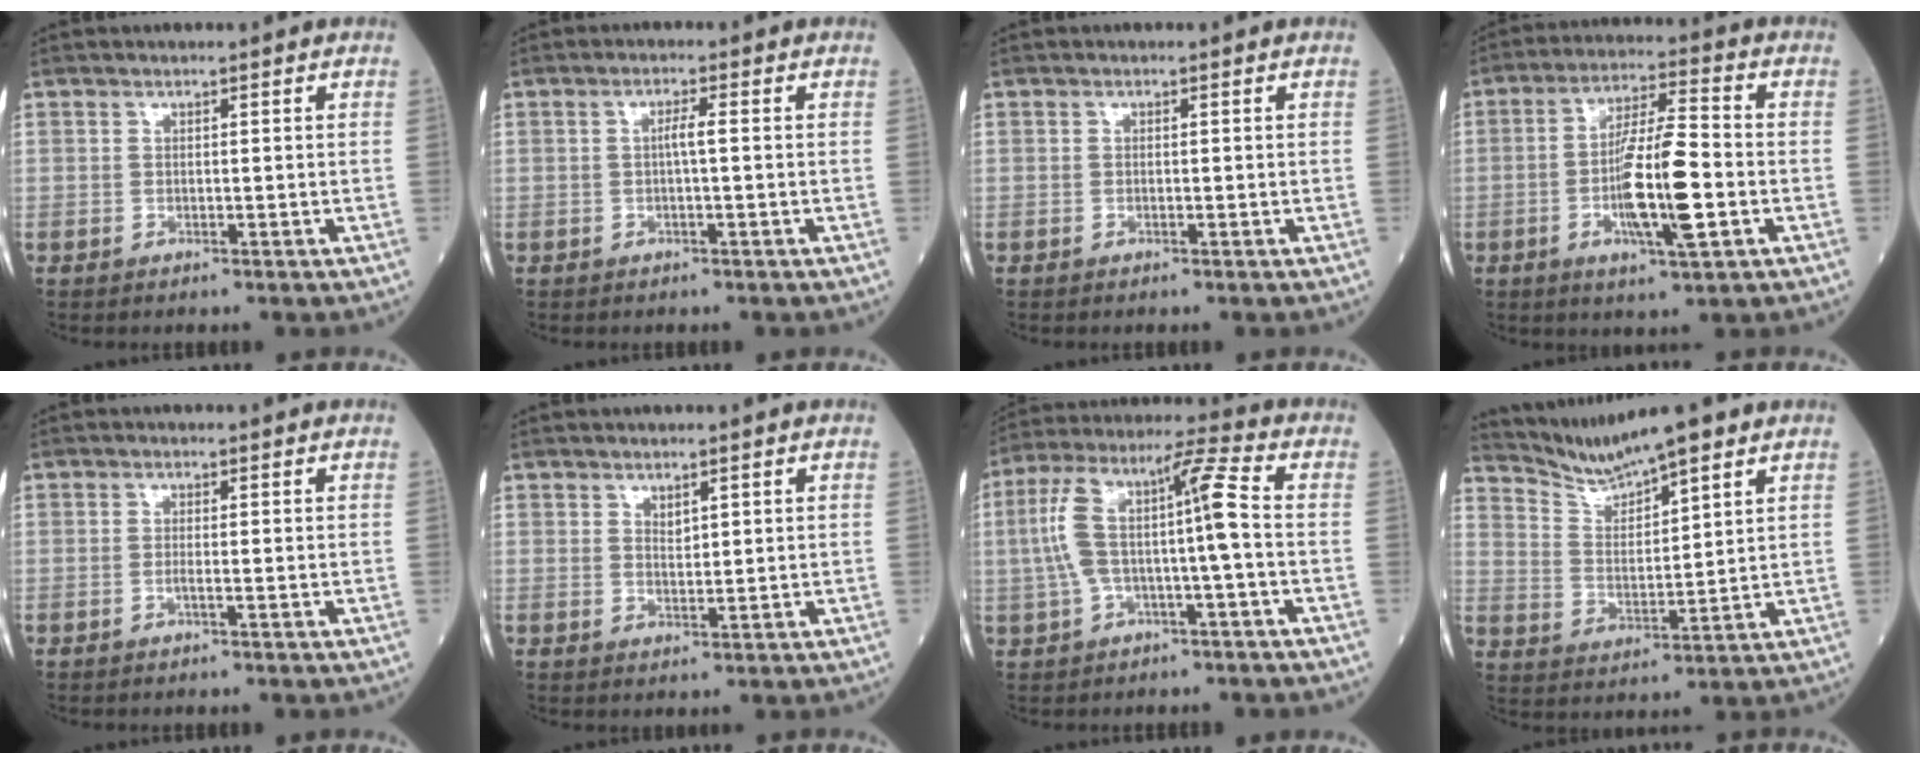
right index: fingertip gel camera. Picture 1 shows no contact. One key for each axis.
{"total": 2.1, "fx": 0.1, "fy": 0.2, "fz": 2.1, "tx": -0.044, "ty": 0.002, "tz": 0.003}
{"total": 0.0}
{"total": 12.2, "fx": -2.7, "fy": 1.6, "fz": 11.7, "tx": -0.214, "ty": -0.003, "tz": -0.047}
{"total": 0.6, "fx": -0.2, "fy": 0.0, "fz": 0.6, "tx": -0.016, "ty": -0.001, "tz": -0.003}
{"total": 1.9, "fx": 1.1, "fy": 0.8, "fz": 1.3, "tx": -0.029, "ty": -0.003, "tz": 0.025}
{"total": 12.0, "fx": -0.6, "fy": 1.9, "fz": 11.8, "tx": -0.243, "ty": 0.045, "tz": -0.009}
{"total": 8.9, "fx": 8.1, "fy": 0.3, "fz": 3.7, "tx": -0.082, "ty": 0.010, "tz": 0.158}